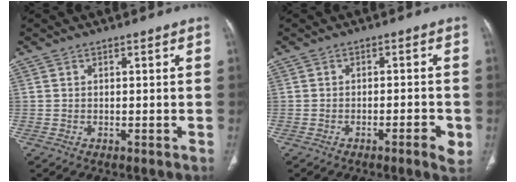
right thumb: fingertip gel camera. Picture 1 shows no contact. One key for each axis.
{"total": 3.9, "fx": -1.6, "fy": 0.8, "fz": 3.5, "tx": -0.053, "ty": 0.005, "tz": -0.023}